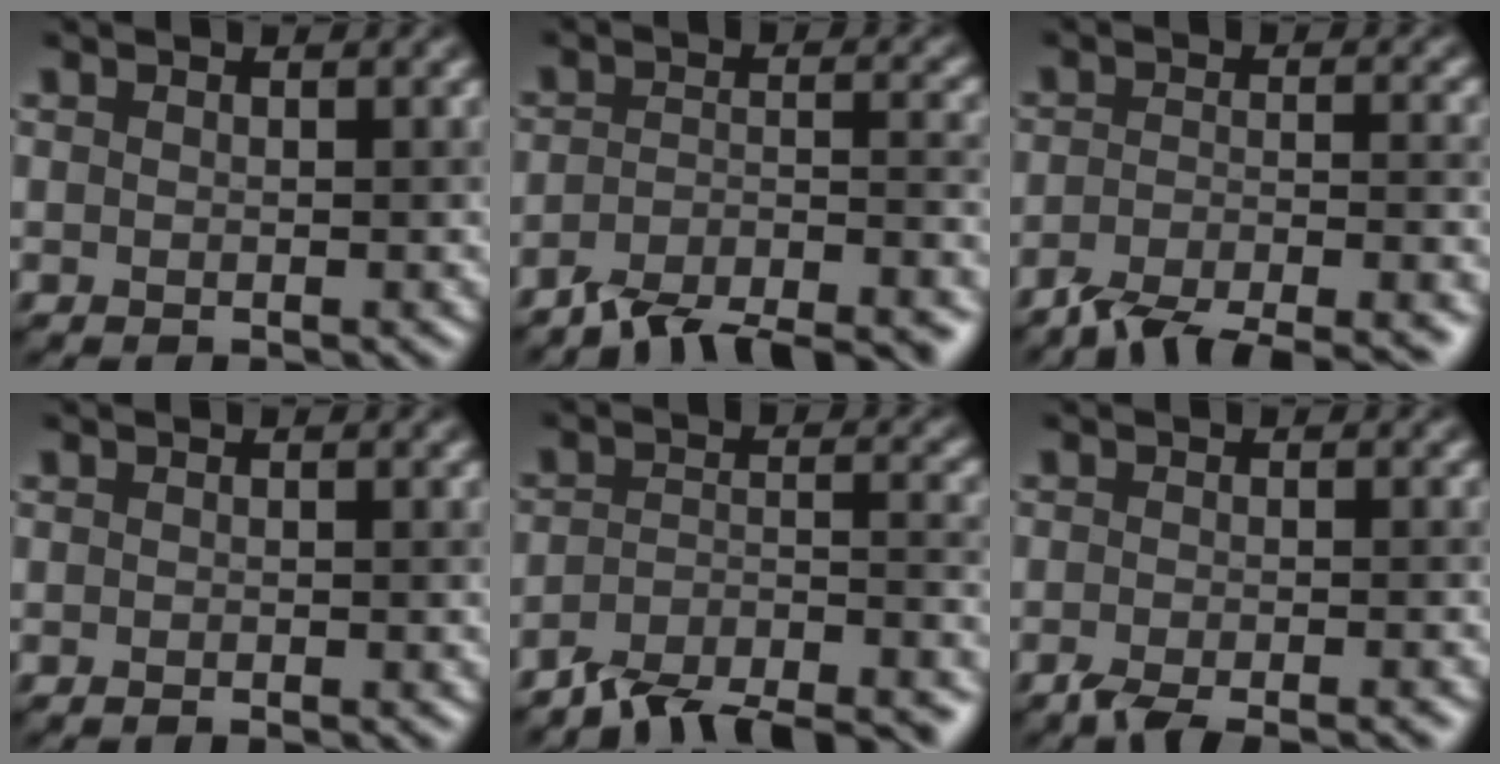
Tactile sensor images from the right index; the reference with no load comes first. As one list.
[{"total": 7.7, "force": [-6.5, 1.9, 3.7], "torque": [-0.060, 0.001, -0.106]}, {"total": 6.4, "force": [-5.3, 1.2, 3.4], "torque": [-0.061, -0.002, -0.089]}, {"total": 0.7, "force": [-0.6, -0.1, 0.2], "torque": [-0.002, 0.002, -0.010]}, {"total": 8.6, "force": [-7.4, 2.3, 3.6], "torque": [-0.056, -0.002, -0.119]}, {"total": 3.5, "force": [-2.8, 0.4, 2.1], "torque": [-0.032, -0.001, -0.051]}]